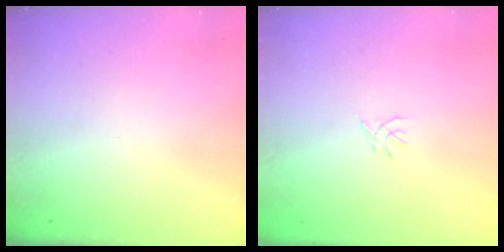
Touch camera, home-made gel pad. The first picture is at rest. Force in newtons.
{"total": 0.0}